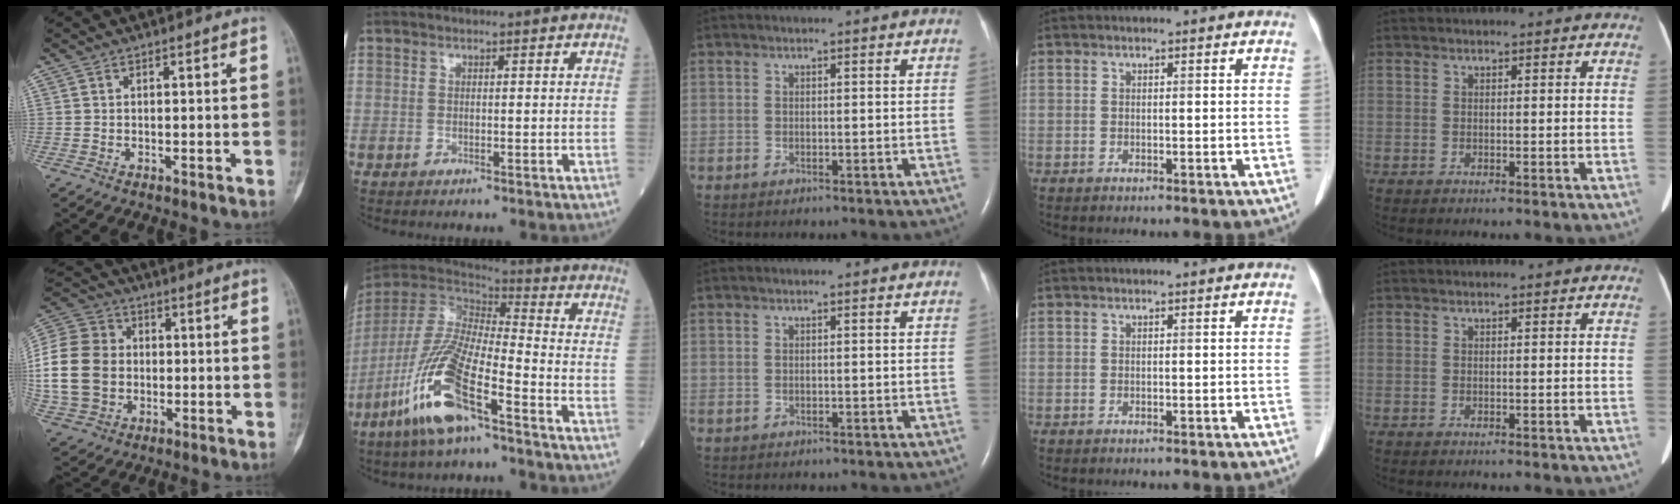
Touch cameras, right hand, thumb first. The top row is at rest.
{"thumb": {"total": 19.2, "force": [-0.6, 15.7, 11.1], "torque": [-0.235, 0.023, -0.005]}, "index": {"total": 17.0, "force": [-8.8, 3.5, 14.1], "torque": [-0.318, -0.033, -0.173]}}